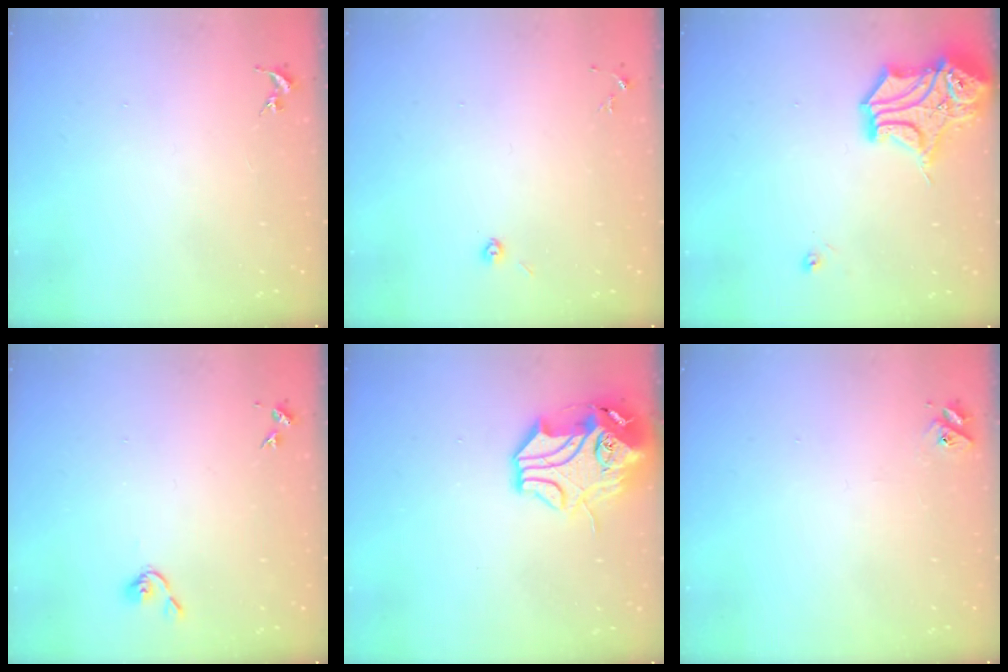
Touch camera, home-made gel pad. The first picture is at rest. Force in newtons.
{"total": 2.9, "press": 2.8, "slide": 1.0}
{"total": 16.0, "press": 15.9, "slide": 2.2}
{"total": 3.8, "press": 3.7, "slide": 0.6}
{"total": 15.5, "press": 15.3, "slide": 2.4}
{"total": 2.8, "press": 2.8, "slide": 0.3}